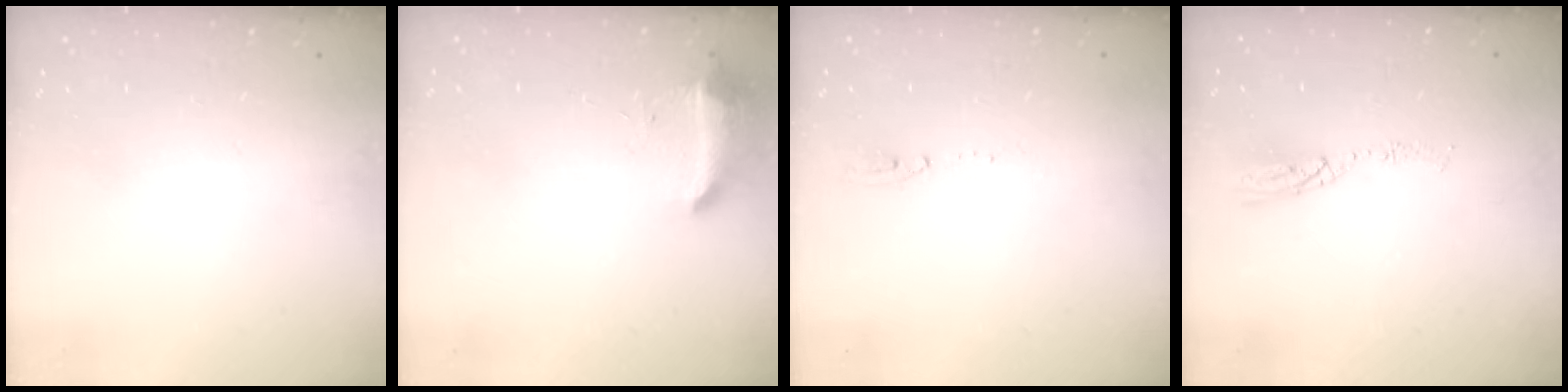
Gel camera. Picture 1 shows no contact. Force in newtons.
{"total": 8.3, "press": 8.3, "slide": 0.2}
{"total": 6.0, "press": 5.8, "slide": 1.5}
{"total": 5.0, "press": 5.0, "slide": 0.2}